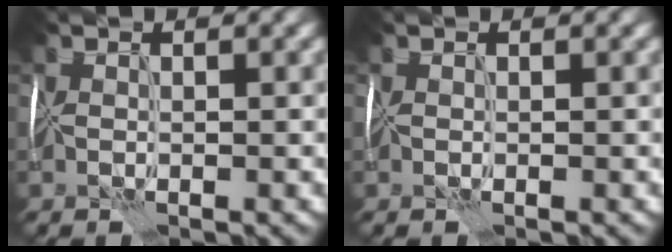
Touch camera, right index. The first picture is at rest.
{"total": 0.0}